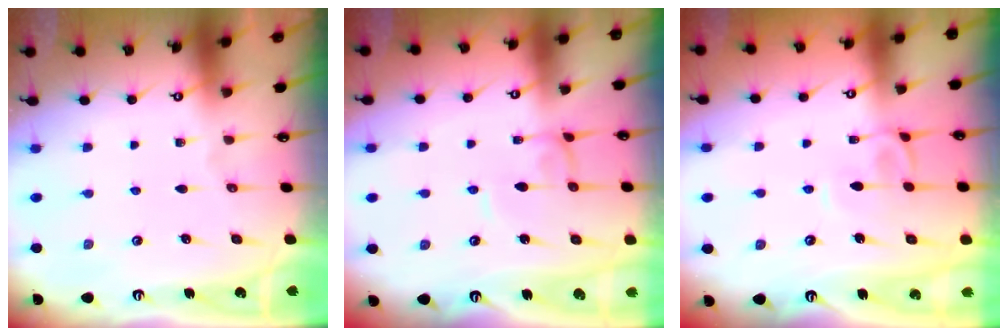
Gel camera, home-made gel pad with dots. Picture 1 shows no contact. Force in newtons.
{"total": 1.0, "press": 1.0, "slide": 0.3}
{"total": 2.7, "press": 2.7, "slide": 0.5}